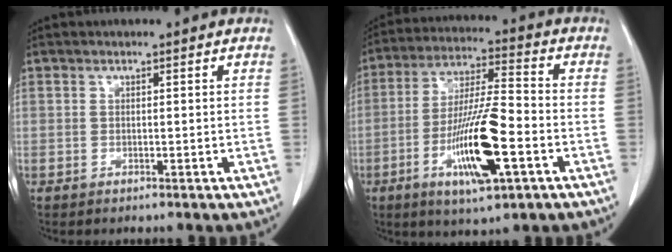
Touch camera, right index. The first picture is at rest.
{"total": 14.3, "force": [-5.1, 2.2, 13.2], "torque": [-0.252, -0.011, -0.088]}